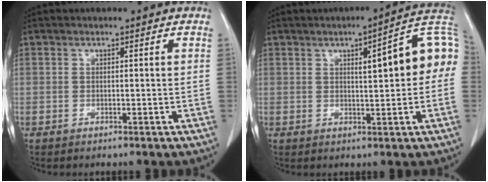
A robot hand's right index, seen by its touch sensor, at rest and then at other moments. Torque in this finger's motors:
{"motor_torque": [0.47, 0.15, 0.40, 0.06]}